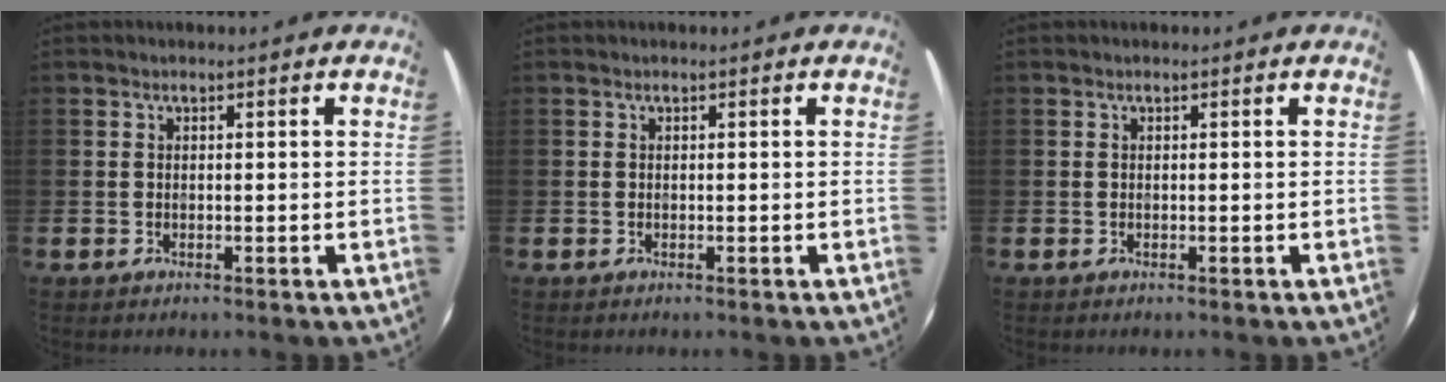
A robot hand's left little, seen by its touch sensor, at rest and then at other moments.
{"total": 0.0}
{"total": 0.0}